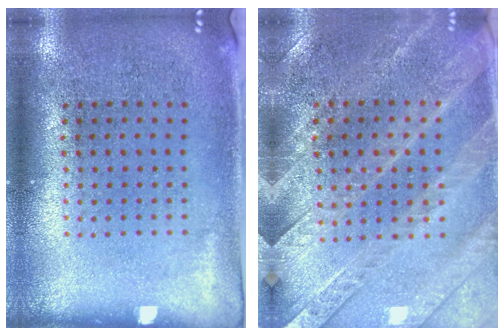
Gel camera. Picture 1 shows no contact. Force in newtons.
{"total": 2.8, "press": 2.6, "slide": 0.9}